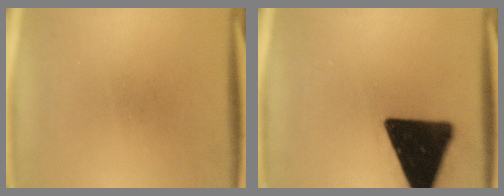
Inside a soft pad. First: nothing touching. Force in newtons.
{"total": 20.1}